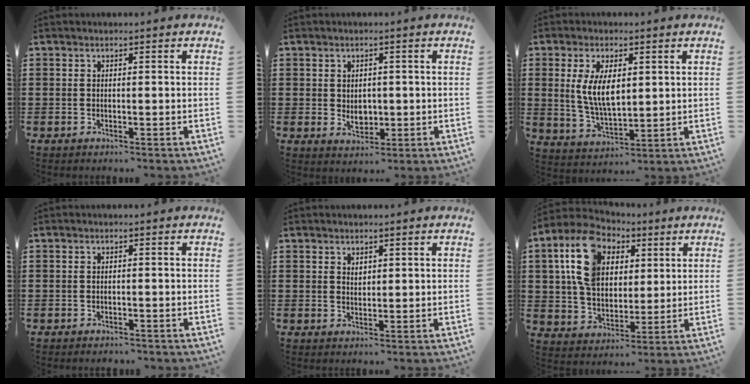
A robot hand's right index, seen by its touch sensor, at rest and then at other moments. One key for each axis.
{"total": 2.5, "fx": 0.1, "fy": 1.9, "fz": 1.6, "tx": -0.029, "ty": 0.001, "tz": 0.001}
{"total": 7.4, "fx": 1.3, "fy": 3.7, "fz": 6.4, "tx": -0.127, "ty": 0.004, "tz": 0.019}
{"total": 0.8, "fx": -0.8, "fy": 0.2, "fz": -0.1, "tx": -0.001, "ty": 0.000, "tz": -0.016}
{"total": 1.3, "fx": 1.0, "fy": 0.7, "fz": 0.3, "tx": -0.008, "ty": 0.003, "tz": 0.020}
{"total": 12.3, "fx": 4.4, "fy": 8.6, "fz": 7.5, "tx": -0.175, "ty": 0.017, "tz": 0.079}